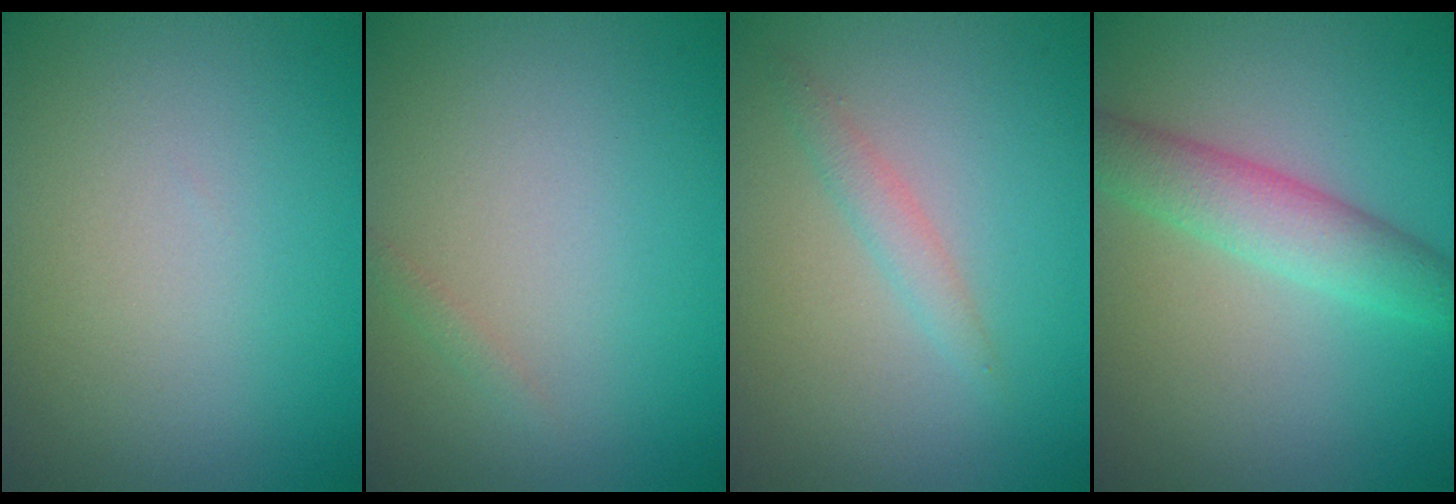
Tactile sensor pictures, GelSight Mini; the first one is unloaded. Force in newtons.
{"total": 0.6, "press": 0.6, "slide": 0.0}
{"total": 1.4, "press": 1.4, "slide": 0.1}
{"total": 3.9, "press": 3.9, "slide": 0.2}